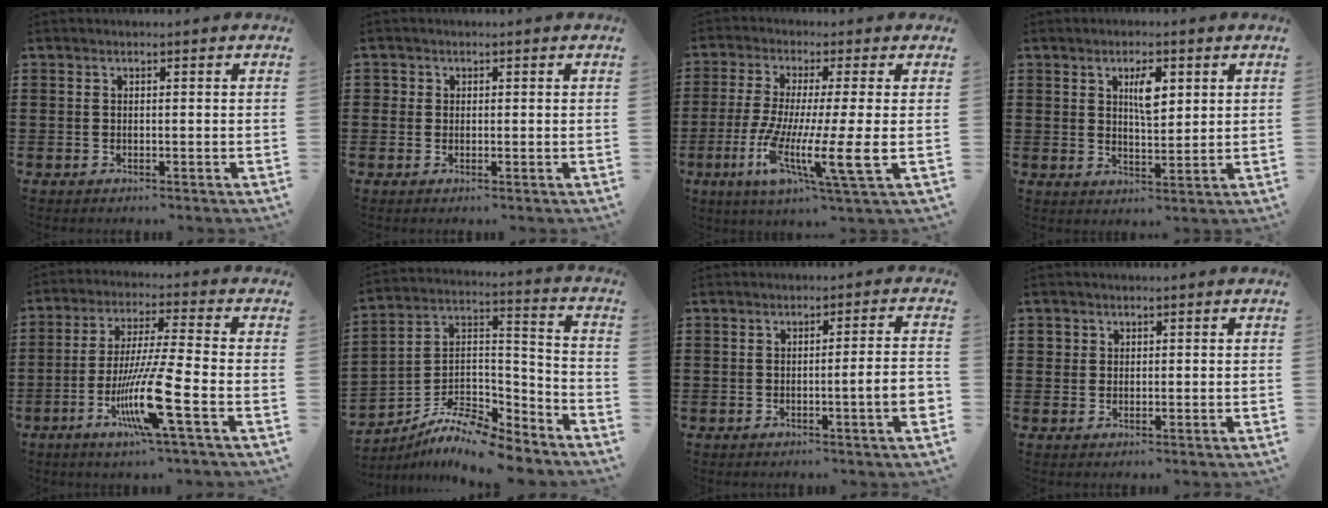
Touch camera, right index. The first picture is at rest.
{"total": 0.9, "force": [0.2, 0.9, 0.1], "torque": [-0.004, 0.006, 0.004]}
{"total": 11.3, "force": [-3.2, 0.4, 10.9], "torque": [-0.229, -0.023, -0.067]}
{"total": 4.9, "force": [1.9, 1.8, 4.1], "torque": [-0.064, -0.004, 0.025]}
{"total": 12.0, "force": [-4.9, 0.3, 11.0], "torque": [-0.220, -0.013, -0.094]}
{"total": 9.5, "force": [-8.3, 2.5, 3.9], "torque": [-0.080, 0.015, -0.165]}
{"total": 4.7, "force": [-1.2, -0.1, 4.5], "torque": [-0.075, -0.011, -0.019]}
{"total": 1.3, "force": [0.7, 1.1, 0.1], "torque": [-0.005, 0.006, 0.014]}